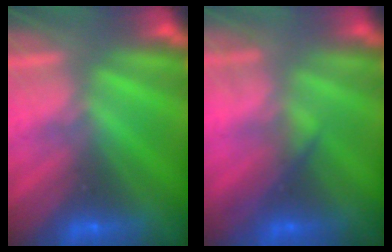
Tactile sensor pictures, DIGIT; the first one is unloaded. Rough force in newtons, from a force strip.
{"total": 1.9}